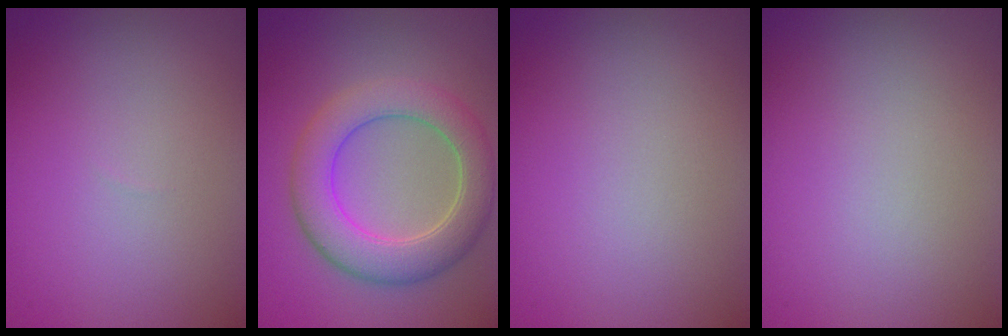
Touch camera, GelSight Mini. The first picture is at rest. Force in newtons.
{"total": 6.2, "press": 6.2, "slide": 0.7}
{"total": 0.0}
{"total": 0.0}